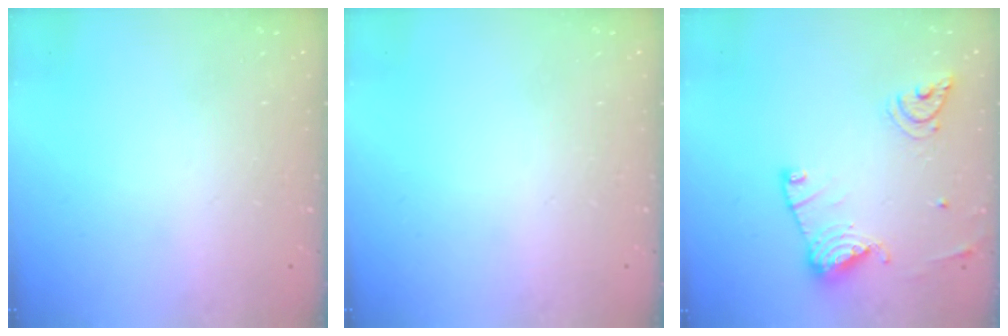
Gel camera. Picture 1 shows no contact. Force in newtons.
{"total": 0.0}
{"total": 14.5, "press": 14.5, "slide": 1.3}